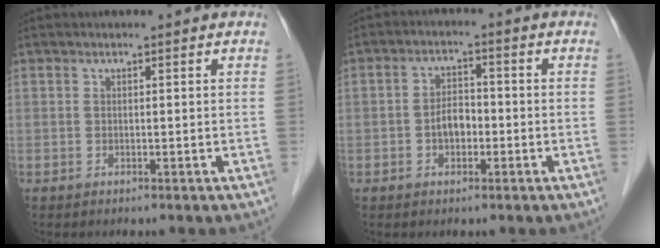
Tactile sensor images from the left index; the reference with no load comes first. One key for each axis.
{"total": 3.8, "fx": -1.7, "fy": 2.2, "fz": 2.7, "tx": -0.050, "ty": 0.008, "tz": -0.030}